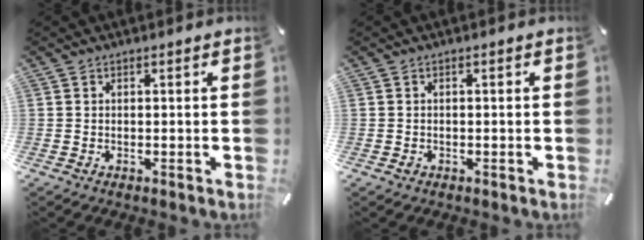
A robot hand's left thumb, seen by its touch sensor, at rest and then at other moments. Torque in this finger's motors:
{"motor_torque": [-0.16, 0.01, -0.05, 0.03, 0.00]}